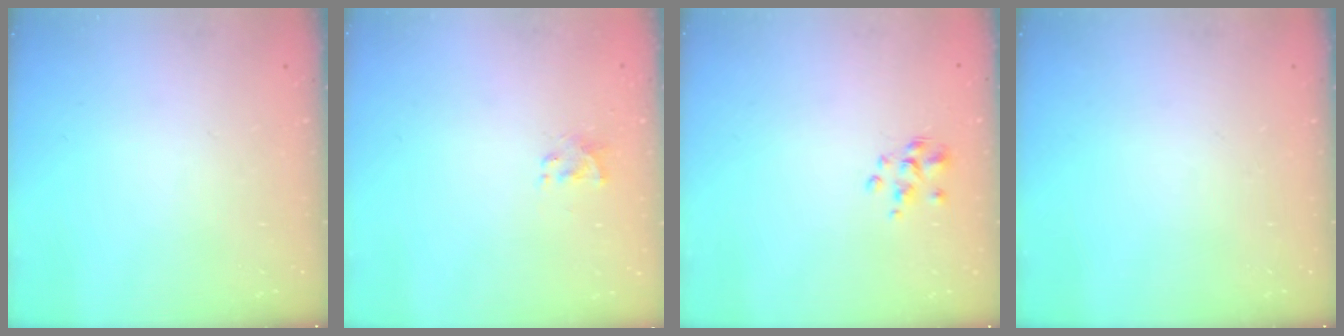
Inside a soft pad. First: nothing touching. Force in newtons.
{"total": 1.3, "press": 1.3, "slide": 0.3}
{"total": 1.9, "press": 1.7, "slide": 0.7}
{"total": 0.0}